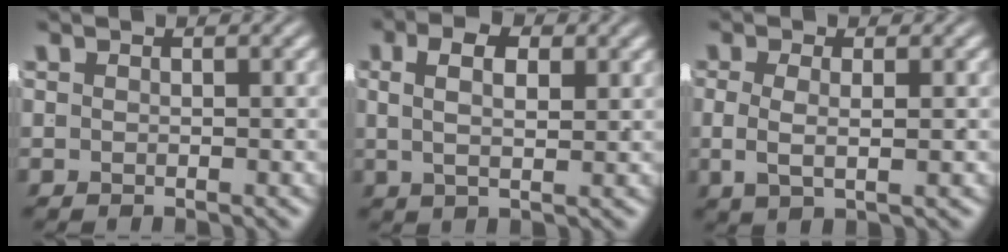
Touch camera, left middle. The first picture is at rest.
{"total": 4.3, "force": [1.4, 2.0, 3.6], "torque": [-0.044, 0.004, 0.020]}
{"total": 2.4, "force": [-0.1, 0.5, 2.4], "torque": [-0.045, -0.013, 0.008]}